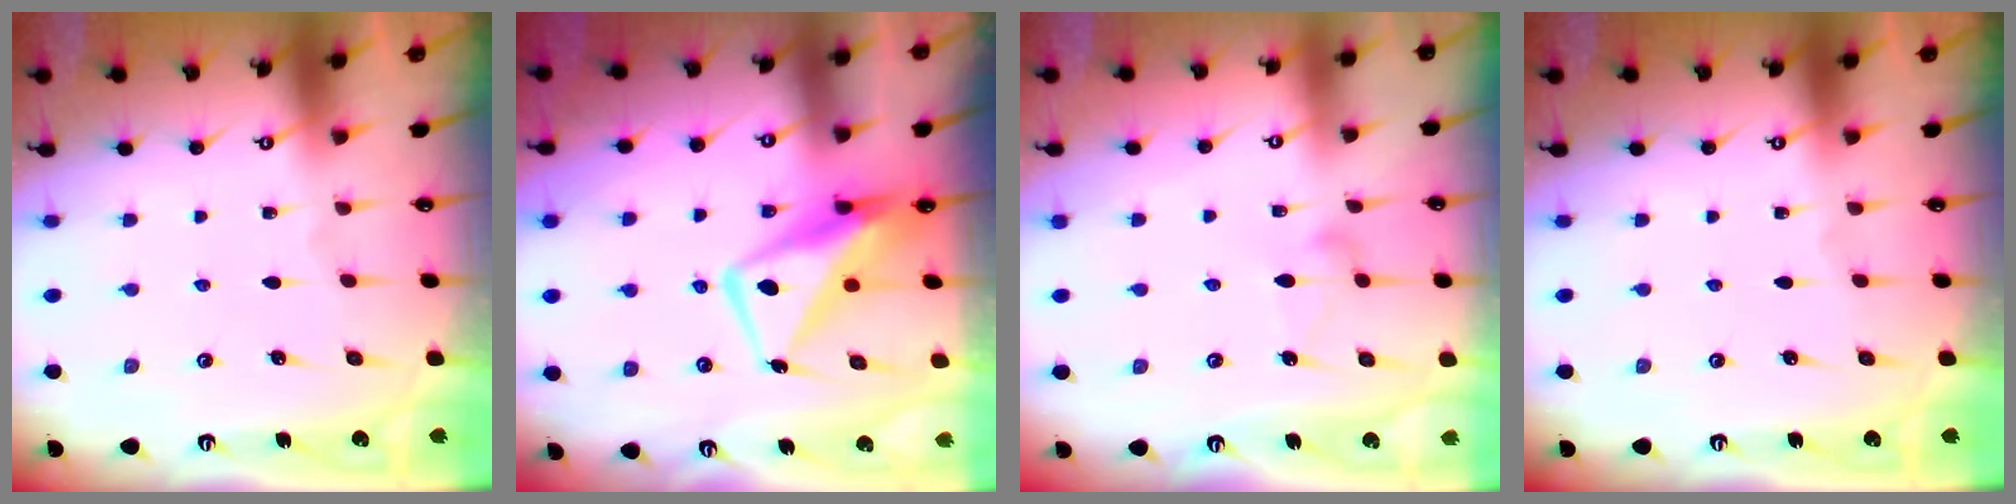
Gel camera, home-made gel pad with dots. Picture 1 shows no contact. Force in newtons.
{"total": 12.0, "press": 11.9, "slide": 1.4}
{"total": 8.1, "press": 8.1, "slide": 0.5}
{"total": 0.0}